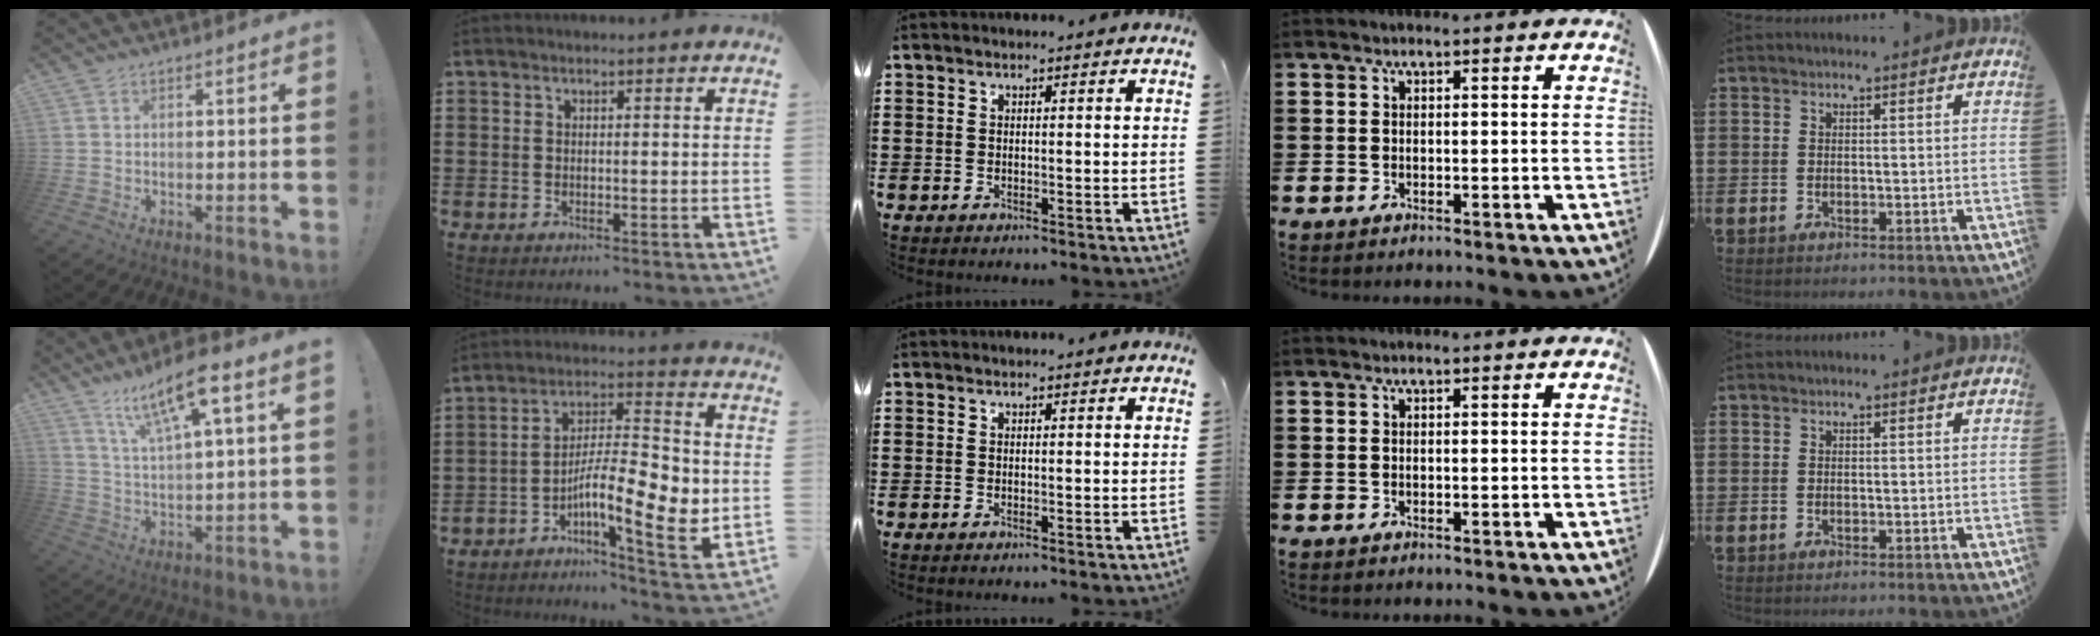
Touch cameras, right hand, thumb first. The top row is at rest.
{"thumb": {"total": 12.7, "force": [8.4, 2.0, 9.3], "torque": [-0.155, -0.042, 0.135]}, "index": {"total": 11.5, "force": [-2.9, 3.2, 10.7], "torque": [-0.188, -0.008, -0.054]}}